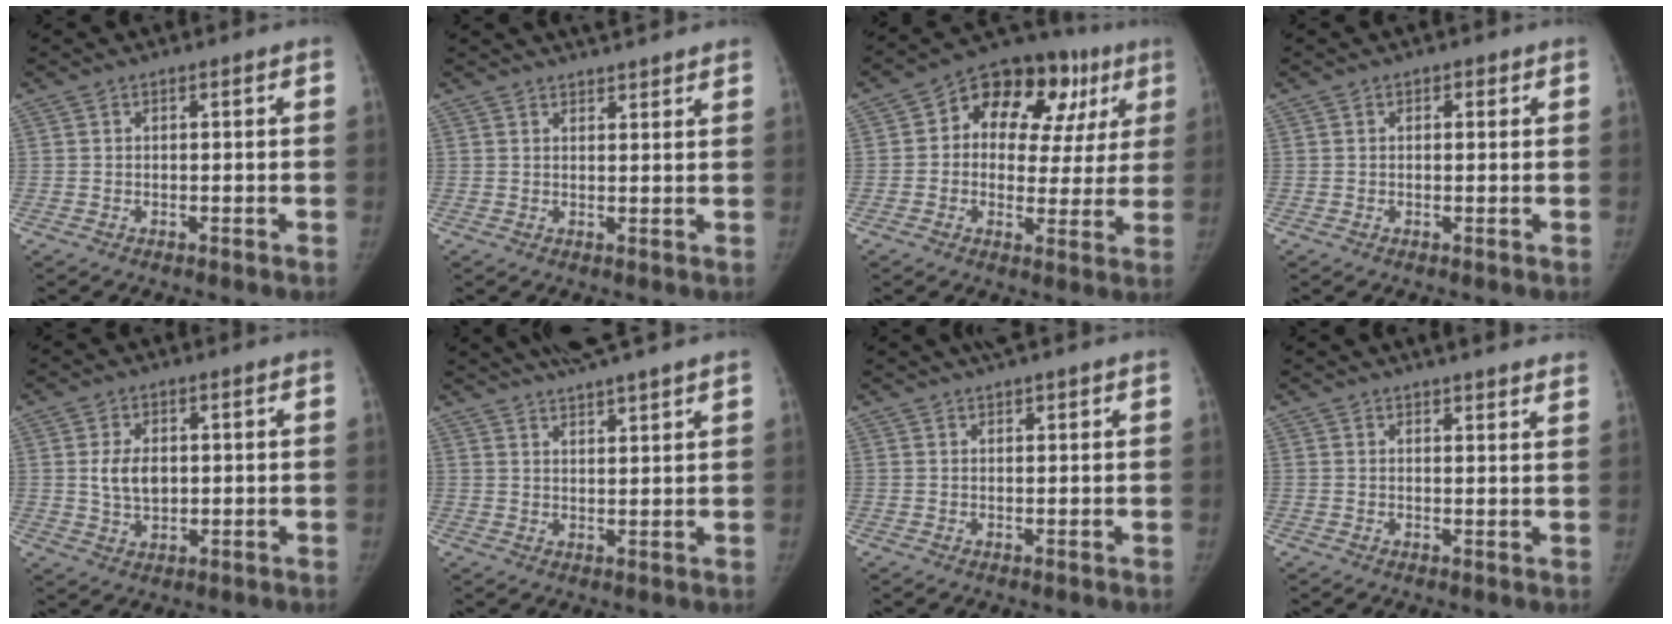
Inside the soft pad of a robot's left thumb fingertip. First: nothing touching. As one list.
[{"total": 6.2, "force": [5.4, 1.2, 2.7], "torque": [-0.024, 0.000, 0.074]}, {"total": 18.4, "force": [5.9, 11.9, 12.7], "torque": [-0.113, 0.026, 0.073]}, {"total": 1.4, "force": [0.6, 0.9, 0.9], "torque": [-0.007, 0.000, 0.007]}, {"total": 5.9, "force": [0.8, 3.8, 4.4], "torque": [-0.069, -0.005, 0.020]}, {"total": 8.9, "force": [7.4, 0.7, 4.9], "torque": [-0.067, -0.005, 0.116]}, {"total": 3.1, "force": [2.5, 0.6, 1.7], "torque": [-0.018, 0.006, 0.040]}, {"total": 9.8, "force": [8.4, 2.0, 4.6], "torque": [-0.032, -0.016, 0.093]}]